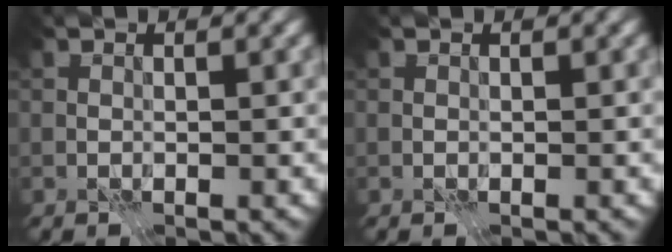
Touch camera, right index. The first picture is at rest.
{"total": 0.0}